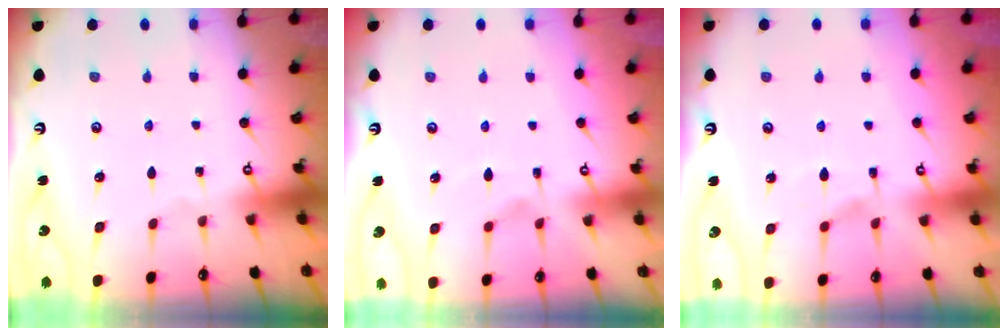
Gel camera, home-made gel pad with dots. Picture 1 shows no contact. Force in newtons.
{"total": 2.2, "press": 1.7, "slide": 1.4}
{"total": 1.2, "press": 0.0, "slide": 1.2}